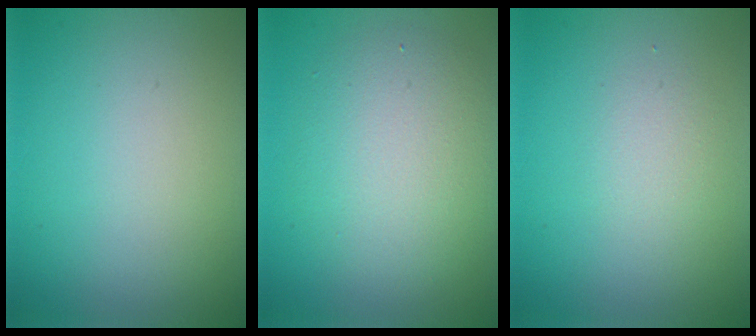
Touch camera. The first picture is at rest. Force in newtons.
{"total": 5.1, "press": 5.1, "slide": 0.3}
{"total": 1.5, "press": 1.5, "slide": 0.1}